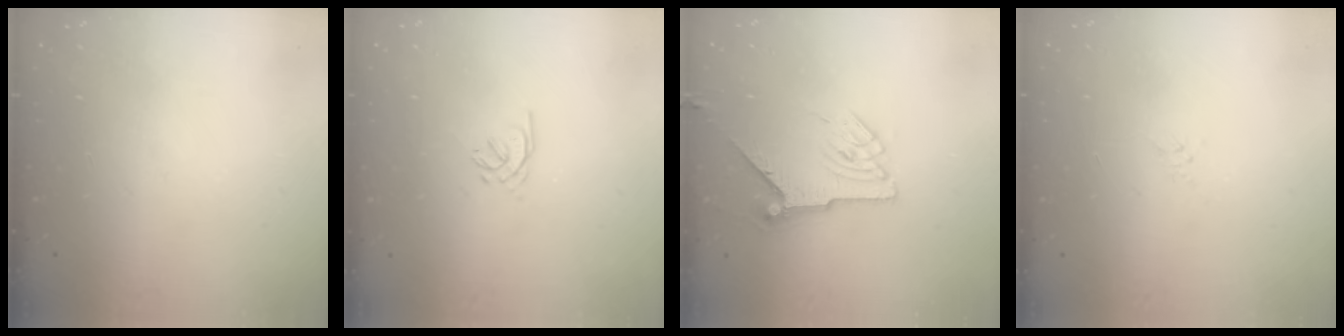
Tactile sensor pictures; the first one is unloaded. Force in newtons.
{"total": 1.2, "press": 1.1, "slide": 0.5}
{"total": 7.7, "press": 7.7, "slide": 0.2}
{"total": 0.5, "press": 0.5, "slide": 0.2}